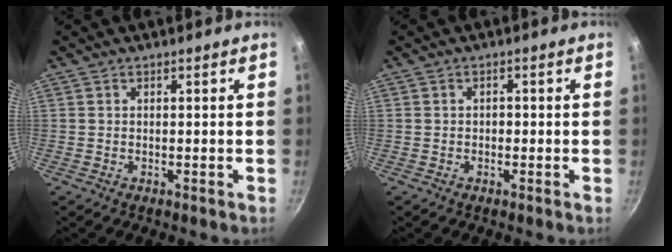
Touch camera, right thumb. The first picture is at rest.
{"total": 1.0, "force": [-0.3, 0.8, 0.5], "torque": [-0.006, 0.005, -0.005]}